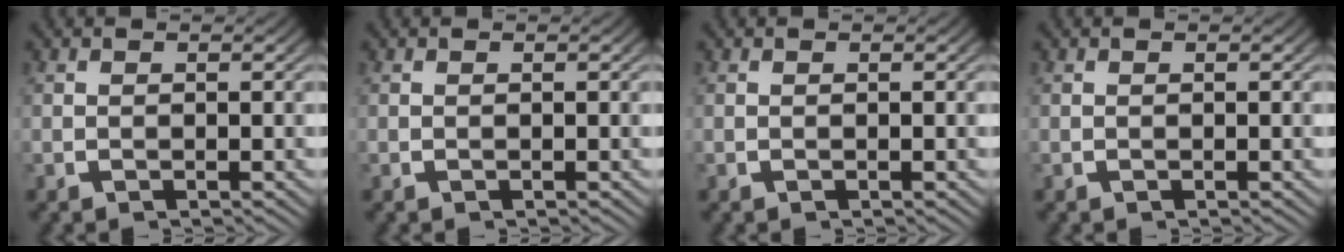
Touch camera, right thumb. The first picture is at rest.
{"total": 0.0}
{"total": 0.0}
{"total": 0.0}